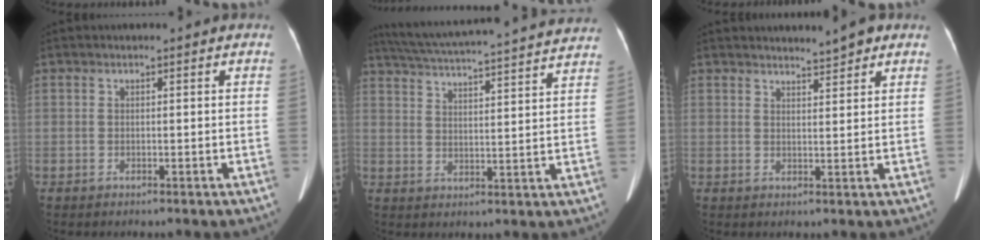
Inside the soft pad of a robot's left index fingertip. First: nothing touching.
{"total": 26.5, "force": [24.5, 1.1, 10.0], "torque": [-0.175, -0.020, 0.319]}
{"total": 2.5, "force": [2.3, 0.1, 1.0], "torque": [-0.023, -0.005, 0.035]}